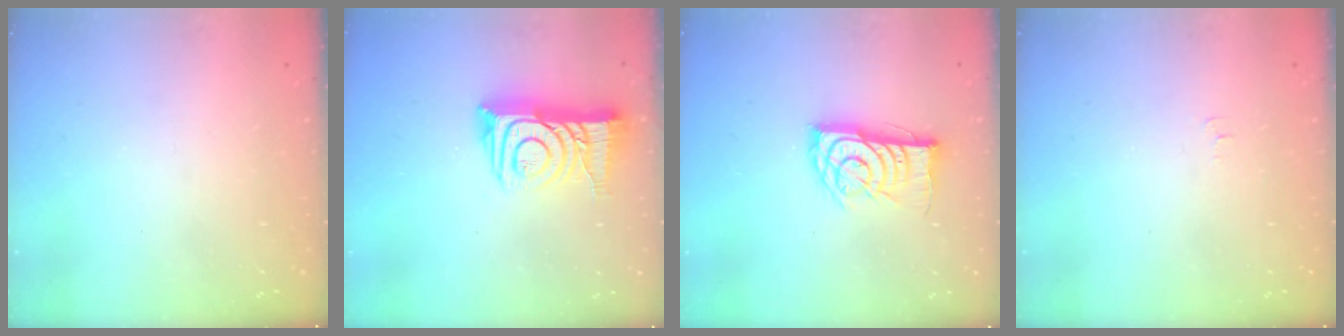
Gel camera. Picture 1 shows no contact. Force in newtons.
{"total": 14.1, "press": 14.1, "slide": 1.1}
{"total": 11.9, "press": 11.9, "slide": 0.8}
{"total": 4.3, "press": 4.2, "slide": 0.6}